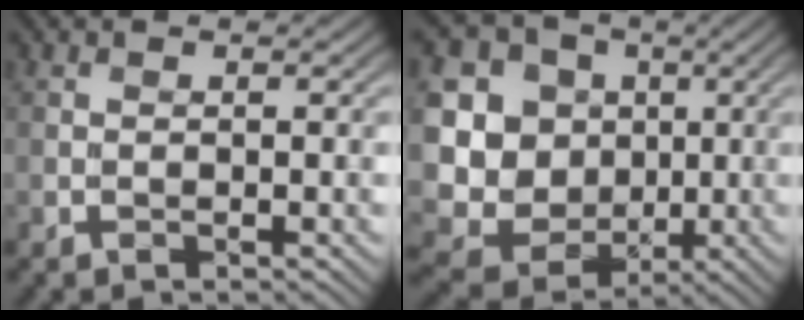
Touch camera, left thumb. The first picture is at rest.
{"total": 14.1, "force": [0.7, 13.2, 4.9], "torque": [-0.184, -0.013, 0.015]}